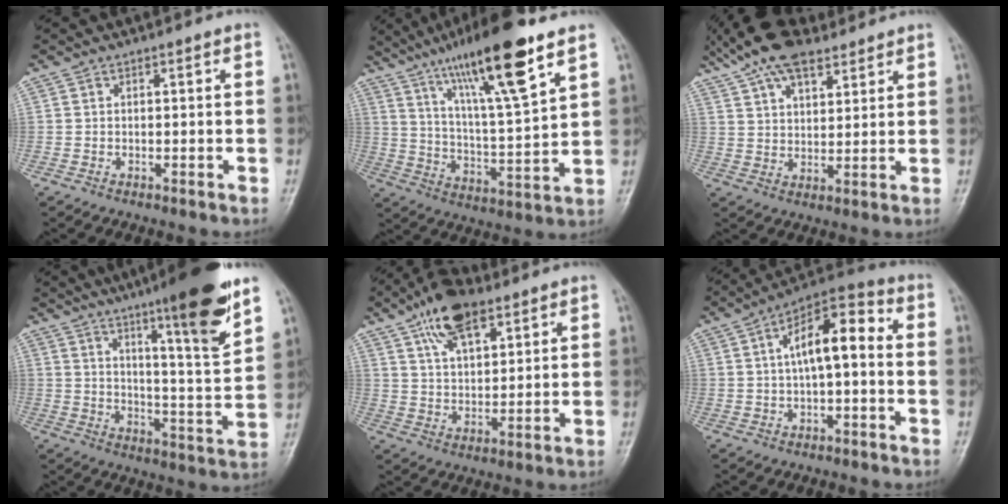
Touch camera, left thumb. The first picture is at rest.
{"total": 18.8, "force": [11.6, 2.6, 14.6], "torque": [-0.240, -0.048, 0.201]}
{"total": 13.6, "force": [9.6, 6.3, 7.3], "torque": [-0.114, -0.003, 0.169]}
{"total": 17.6, "force": [11.0, 1.6, 13.6], "torque": [-0.186, -0.063, 0.167]}
{"total": 11.6, "force": [6.9, 5.4, 7.6], "torque": [-0.112, -0.020, 0.121]}
{"total": 10.9, "force": [1.0, 4.6, 9.8], "torque": [-0.154, 0.036, 0.003]}